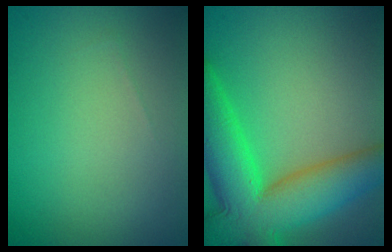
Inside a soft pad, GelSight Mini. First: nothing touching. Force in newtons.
{"total": 11.3, "press": 11.3, "slide": 0.6}